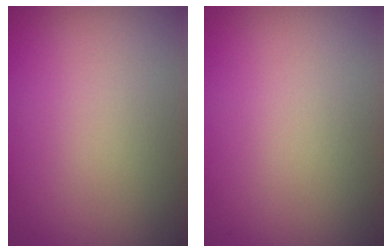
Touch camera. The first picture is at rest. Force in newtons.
{"total": 0.0}